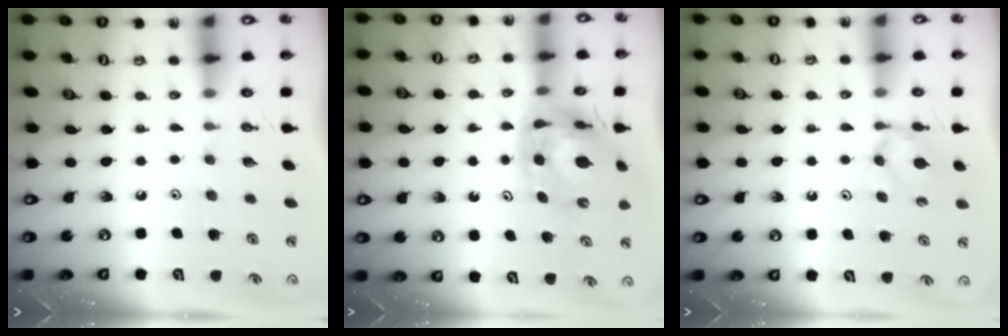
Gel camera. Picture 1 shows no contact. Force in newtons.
{"total": 9.4, "press": 9.3, "slide": 1.1}
{"total": 3.6, "press": 3.5, "slide": 0.6}